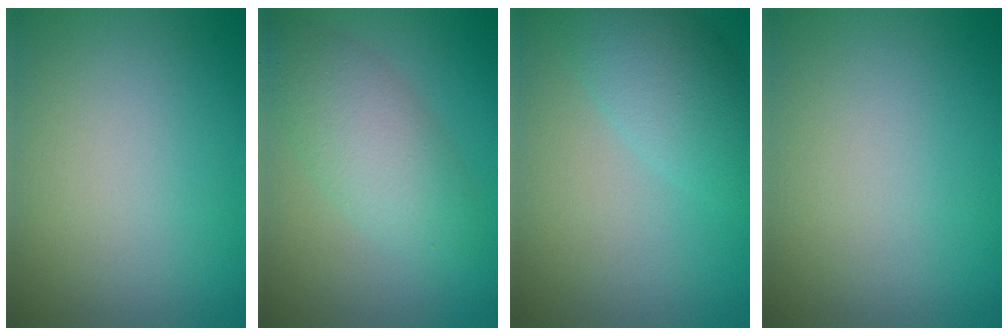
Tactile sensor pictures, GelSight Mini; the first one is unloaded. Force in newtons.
{"total": 4.6, "press": 4.6, "slide": 0.0}
{"total": 4.4, "press": 4.4, "slide": 0.3}
{"total": 0.0}